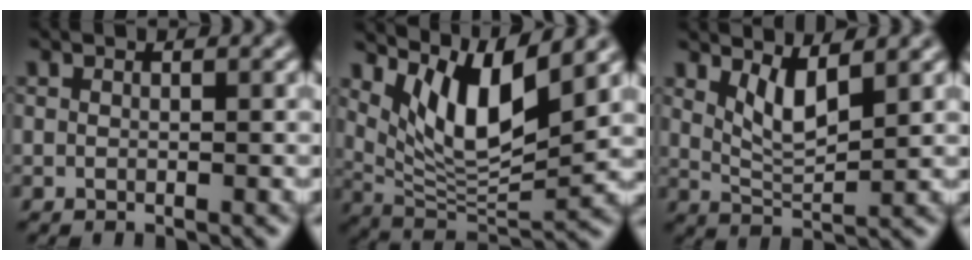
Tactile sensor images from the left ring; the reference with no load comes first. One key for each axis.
{"total": 7.9, "fx": 4.3, "fy": 2.4, "fz": 6.1, "tx": -0.111, "ty": -0.017, "tz": 0.083}
{"total": 3.4, "fx": 1.9, "fy": 0.9, "fz": 2.6, "tx": -0.054, "ty": -0.012, "tz": 0.042}